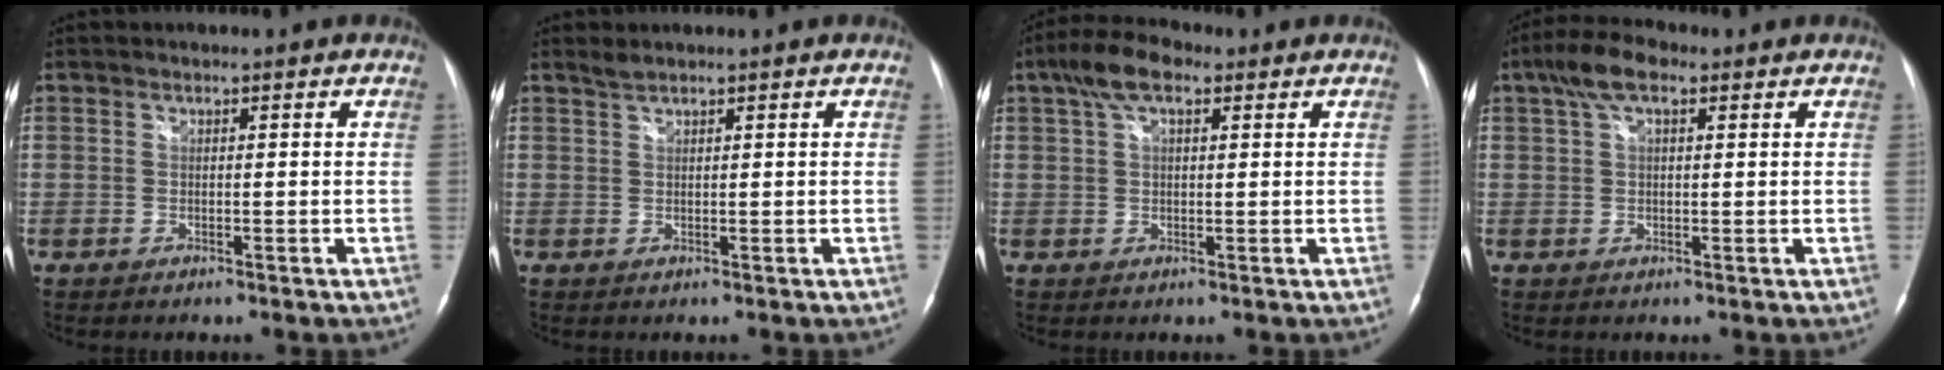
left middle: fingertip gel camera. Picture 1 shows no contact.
{"total": 1.1, "force": [1.1, 0.0, 0.3], "torque": [-0.009, 0.005, 0.025]}
{"total": 6.3, "force": [3.3, 2.5, 4.7], "torque": [-0.098, 0.029, 0.059]}
{"total": 5.7, "force": [3.0, 2.3, 4.3], "torque": [-0.092, 0.028, 0.055]}